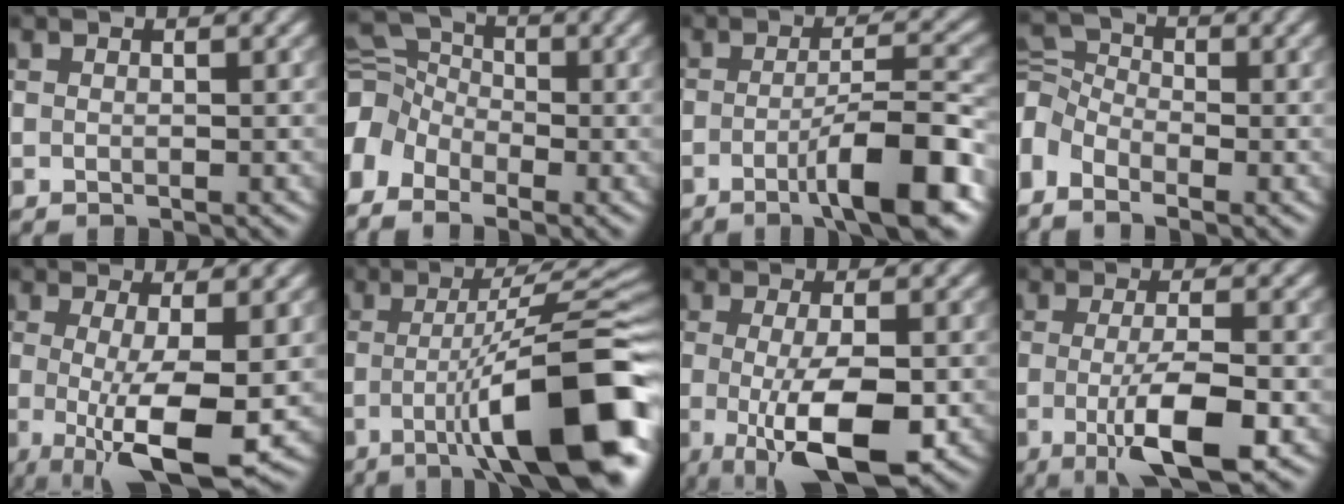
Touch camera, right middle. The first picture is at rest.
{"total": 6.1, "force": [-3.1, 4.0, 3.2], "torque": [-0.063, 0.007, -0.072]}
{"total": 7.3, "force": [-3.0, 1.2, 6.6], "torque": [-0.097, 0.007, -0.053]}
{"total": 5.1, "force": [-2.7, 3.1, 3.0], "torque": [-0.058, 0.008, -0.072]}
{"total": 7.8, "force": [-1.2, 1.7, 7.5], "torque": [-0.119, -0.018, -0.015]}
{"total": 13.6, "force": [-3.7, 2.9, 12.8], "torque": [-0.172, 0.005, -0.057]}
{"total": 7.4, "force": [-1.6, 2.0, 6.9], "torque": [-0.116, -0.014, -0.023]}
{"total": 6.4, "force": [-1.6, 1.5, 6.0], "torque": [-0.097, -0.010, -0.026]}